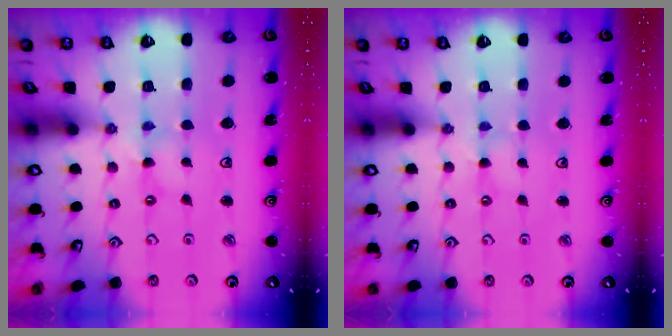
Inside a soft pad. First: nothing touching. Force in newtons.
{"total": 0.8, "press": 0.8, "slide": 0.1}